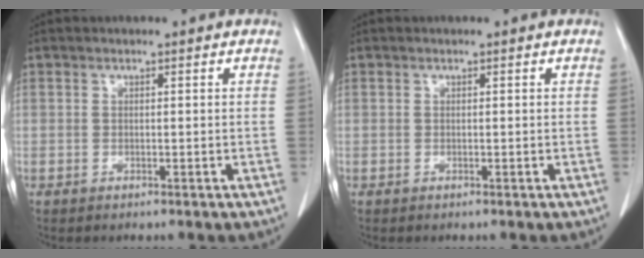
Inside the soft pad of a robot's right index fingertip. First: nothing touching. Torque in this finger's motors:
{"motor_torque": [0.00, 0.00, 0.00, 0.00]}